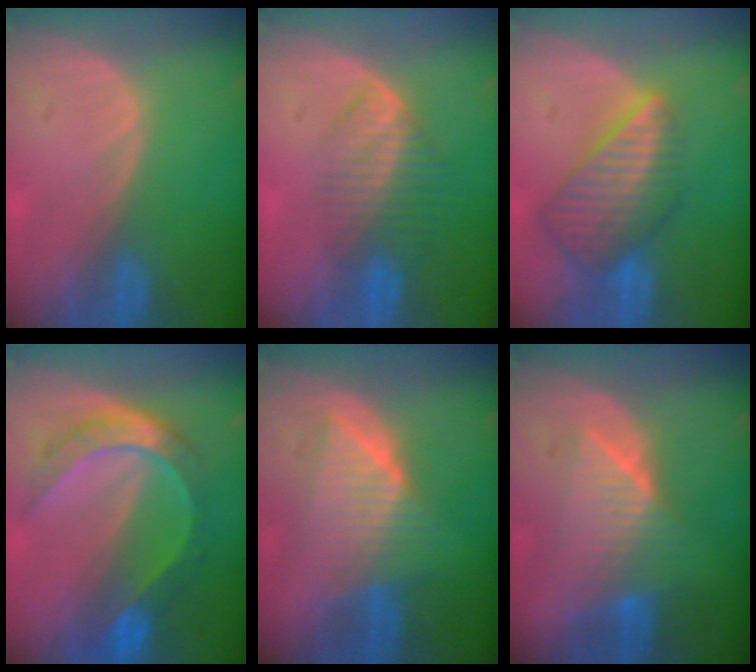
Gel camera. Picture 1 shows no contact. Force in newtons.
{"total": 6.8, "press": 5.8, "slide": 3.5}
{"total": 8.7, "press": 7.6, "slide": 4.3}
{"total": 8.3, "press": 8.2, "slide": 0.8}
{"total": 7.4, "press": 7.4, "slide": 0.3}
{"total": 6.9, "press": 6.8, "slide": 0.9}